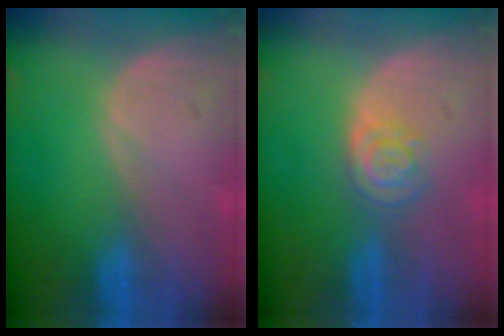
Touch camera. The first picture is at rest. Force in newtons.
{"total": 4.2, "press": 3.8, "slide": 1.8}